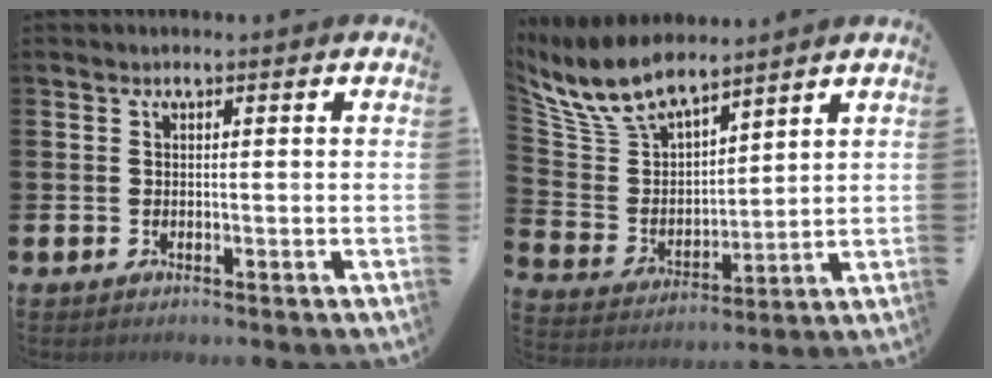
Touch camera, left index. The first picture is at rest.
{"total": 9.5, "force": [8.4, 3.0, 3.1], "torque": [-0.107, -0.039, 0.159]}